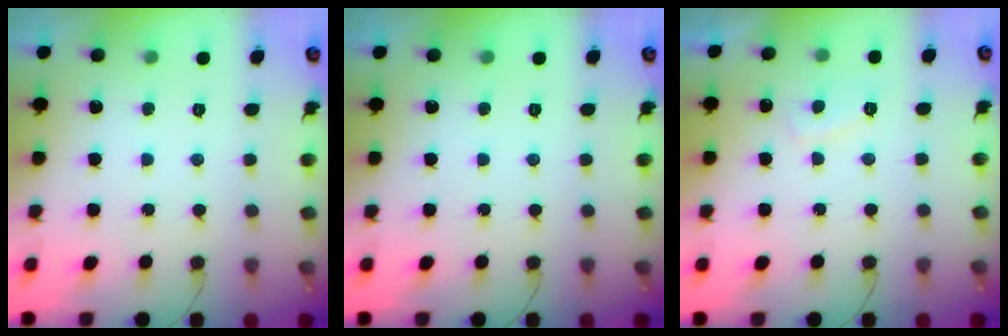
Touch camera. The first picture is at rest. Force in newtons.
{"total": 0.0}
{"total": 3.0, "press": 3.0, "slide": 0.4}